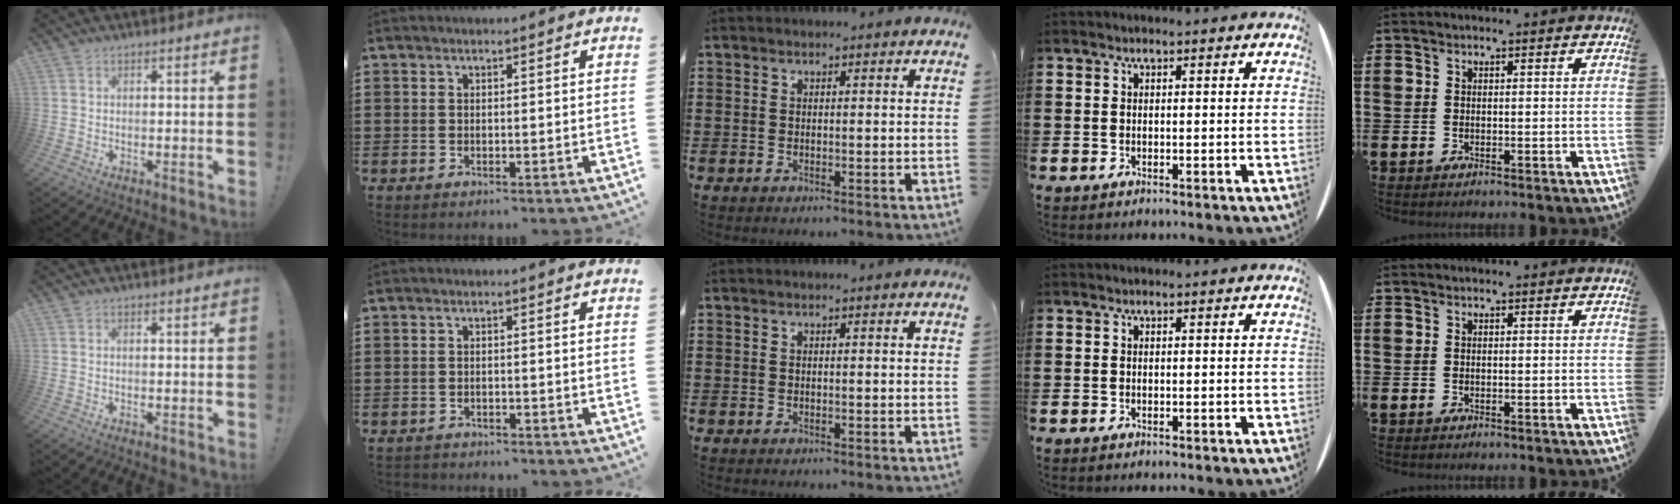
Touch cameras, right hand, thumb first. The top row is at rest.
{"index": {"total": 1.1, "force": [-1.1, 0.2, -0.1], "torque": [-0.002, 0.003, -0.025]}}